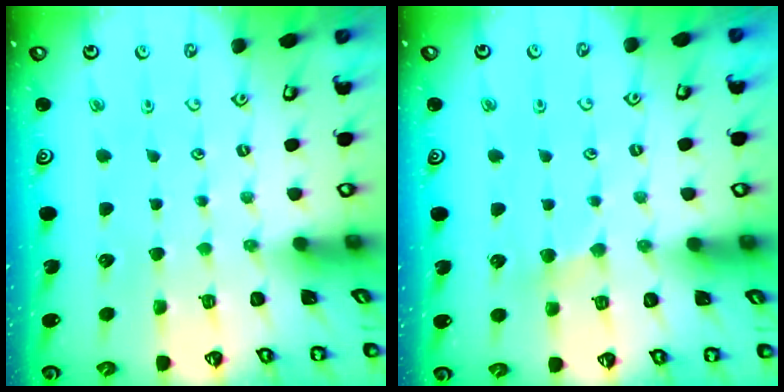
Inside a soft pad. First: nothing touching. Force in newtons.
{"total": 2.2, "press": 2.2, "slide": 0.3}